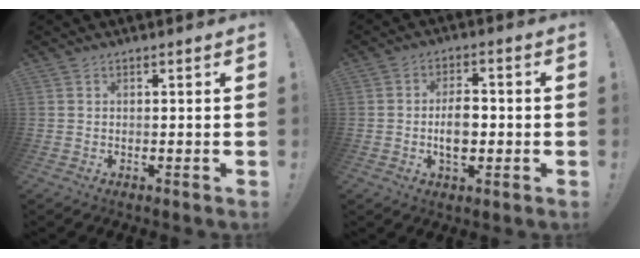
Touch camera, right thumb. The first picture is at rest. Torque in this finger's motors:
{"motor_torque": [0.26, 0.14, 0.69, -0.24, 0.00]}